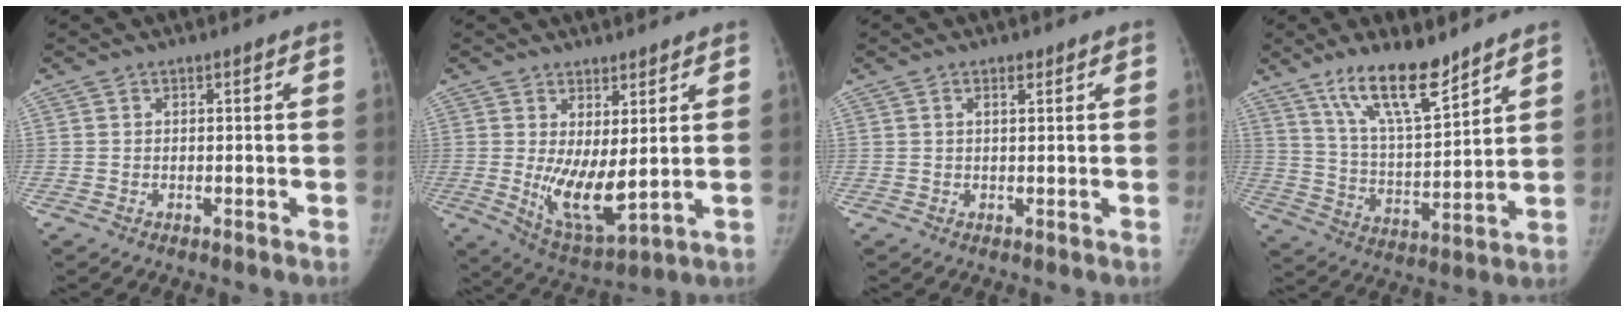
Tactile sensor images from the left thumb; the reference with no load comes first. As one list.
[{"total": 9.7, "force": [0.9, 3.4, 9.1], "torque": [-0.152, -0.034, 0.030]}, {"total": 1.3, "force": [0.7, 0.5, 1.0], "torque": [-0.014, -0.001, 0.011]}, {"total": 14.4, "force": [10.3, 3.8, 9.3], "torque": [-0.144, -0.066, 0.196]}]